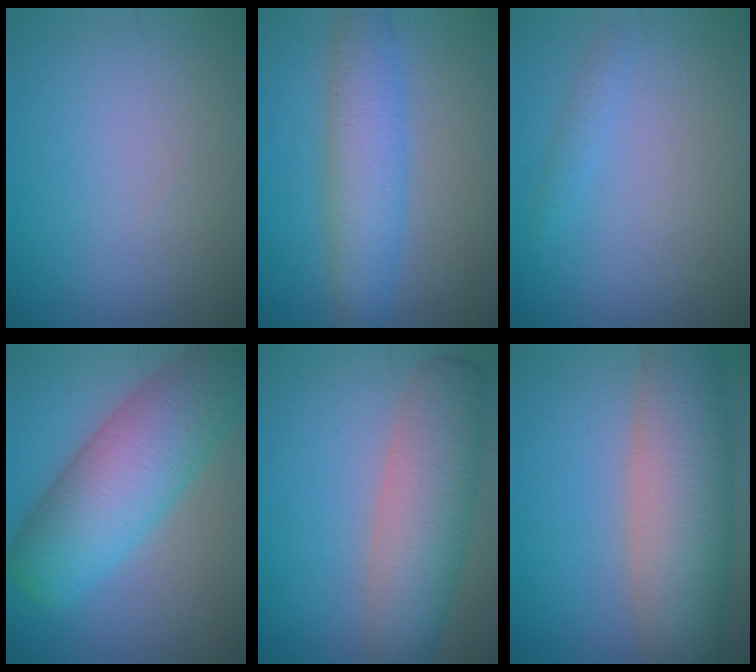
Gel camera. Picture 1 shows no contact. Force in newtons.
{"total": 5.1, "press": 5.1, "slide": 0.2}
{"total": 1.0, "press": 1.0, "slide": 0.1}
{"total": 9.5, "press": 9.5, "slide": 0.3}
{"total": 5.9, "press": 5.9, "slide": 0.5}
{"total": 9.2, "press": 9.2, "slide": 0.8}